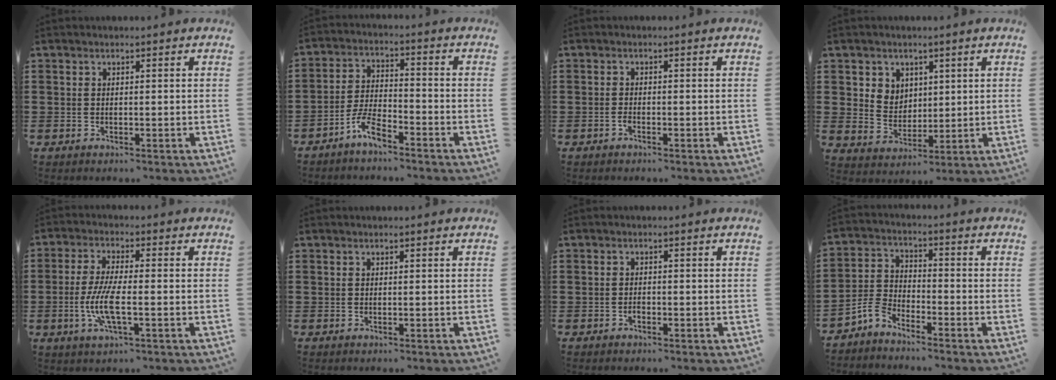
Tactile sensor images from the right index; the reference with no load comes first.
{"total": 5.3, "force": [-4.1, 1.5, 3.1], "torque": [-0.074, 0.004, -0.083]}
{"total": 1.0, "force": [-0.8, 0.2, 0.6], "torque": [-0.016, -0.004, -0.014]}
{"total": 4.8, "force": [2.4, 4.2, 0.4], "torque": [-0.023, 0.006, 0.042]}
{"total": 7.0, "force": [-1.9, 1.8, 6.5], "torque": [-0.145, -0.012, -0.041]}
{"total": 0.0}
{"total": 1.0, "force": [-0.7, 0.5, 0.5], "torque": [-0.012, -0.003, -0.012]}
{"total": 4.5, "force": [-4.0, 1.3, 1.6], "torque": [-0.053, 0.000, -0.086]}